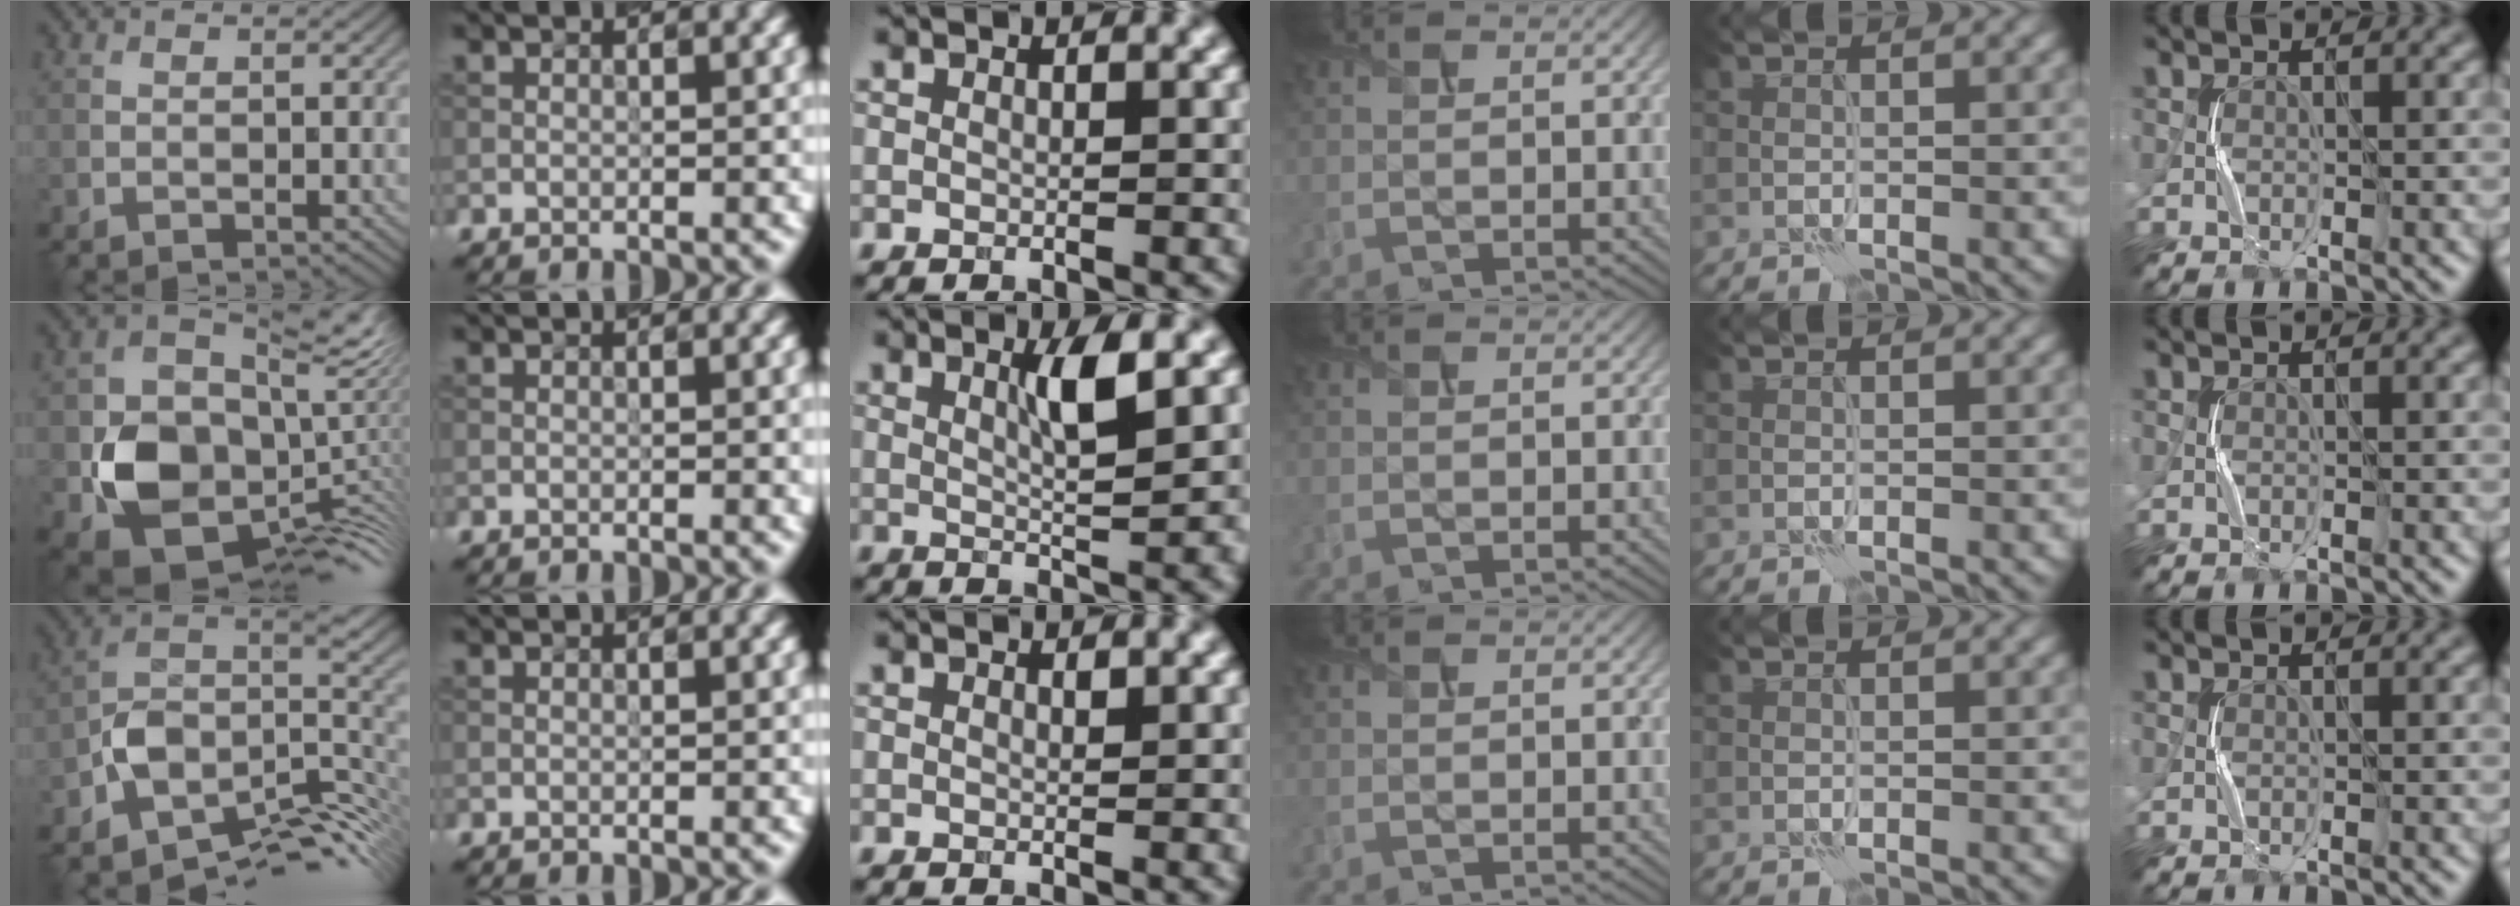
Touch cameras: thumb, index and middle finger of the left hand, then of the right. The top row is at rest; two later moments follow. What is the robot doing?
{"motion": "squeeze", "object": "stress ball aka squeeze ball"}